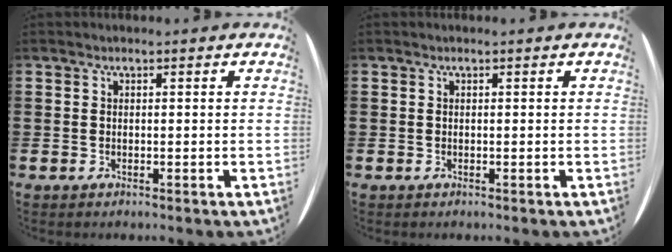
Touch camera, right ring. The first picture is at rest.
{"total": 0.0}